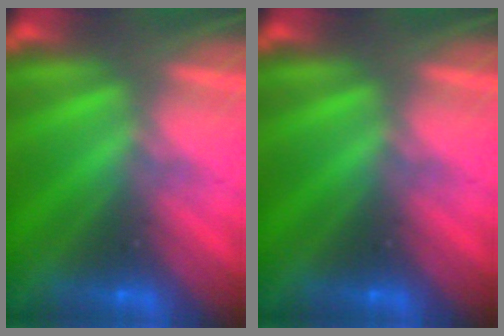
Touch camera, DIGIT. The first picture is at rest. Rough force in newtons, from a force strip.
{"total": 0.0}